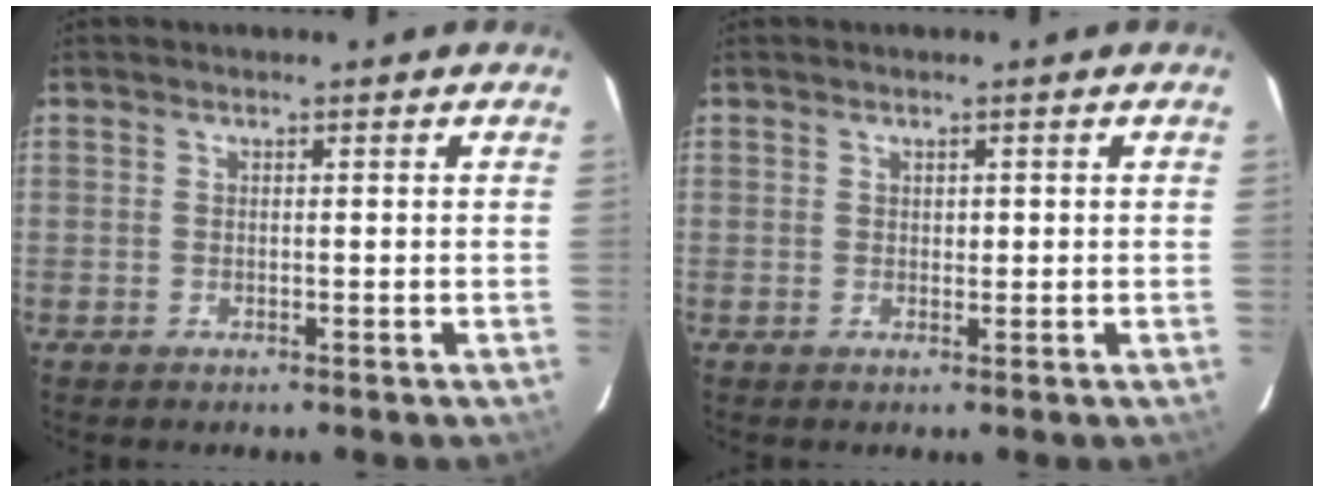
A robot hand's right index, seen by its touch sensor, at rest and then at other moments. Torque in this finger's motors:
{"motor_torque": [0.09, 0.04, 0.04, 0.02]}